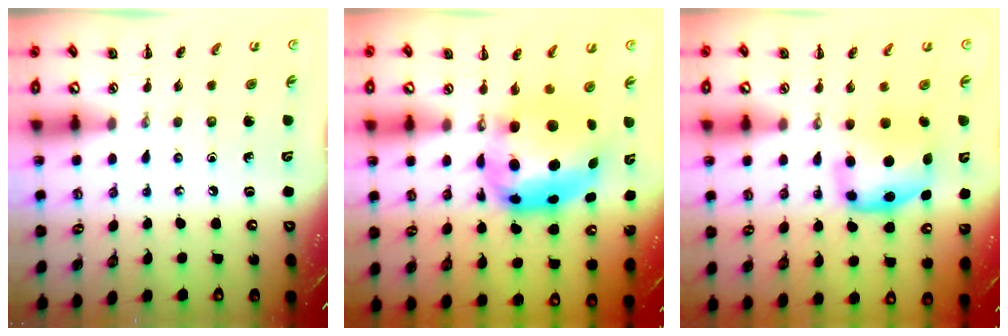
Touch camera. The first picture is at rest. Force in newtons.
{"total": 8.6, "press": 8.4, "slide": 2.1}
{"total": 6.1, "press": 6.1, "slide": 0.5}